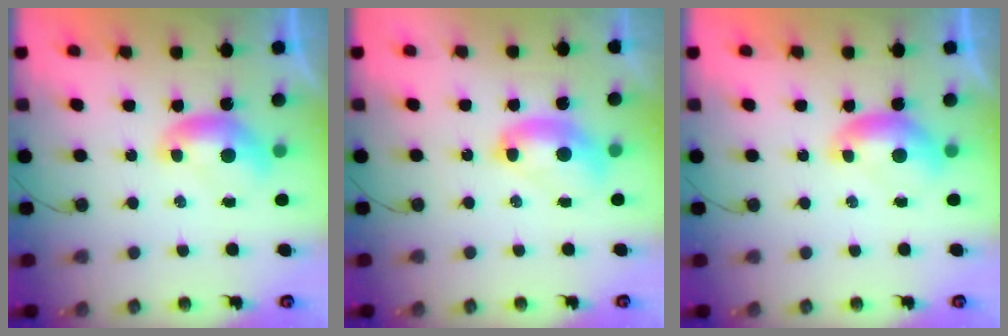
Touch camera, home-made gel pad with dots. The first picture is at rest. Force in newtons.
{"total": 2.7, "press": 2.7, "slide": 0.1}
{"total": 0.0}